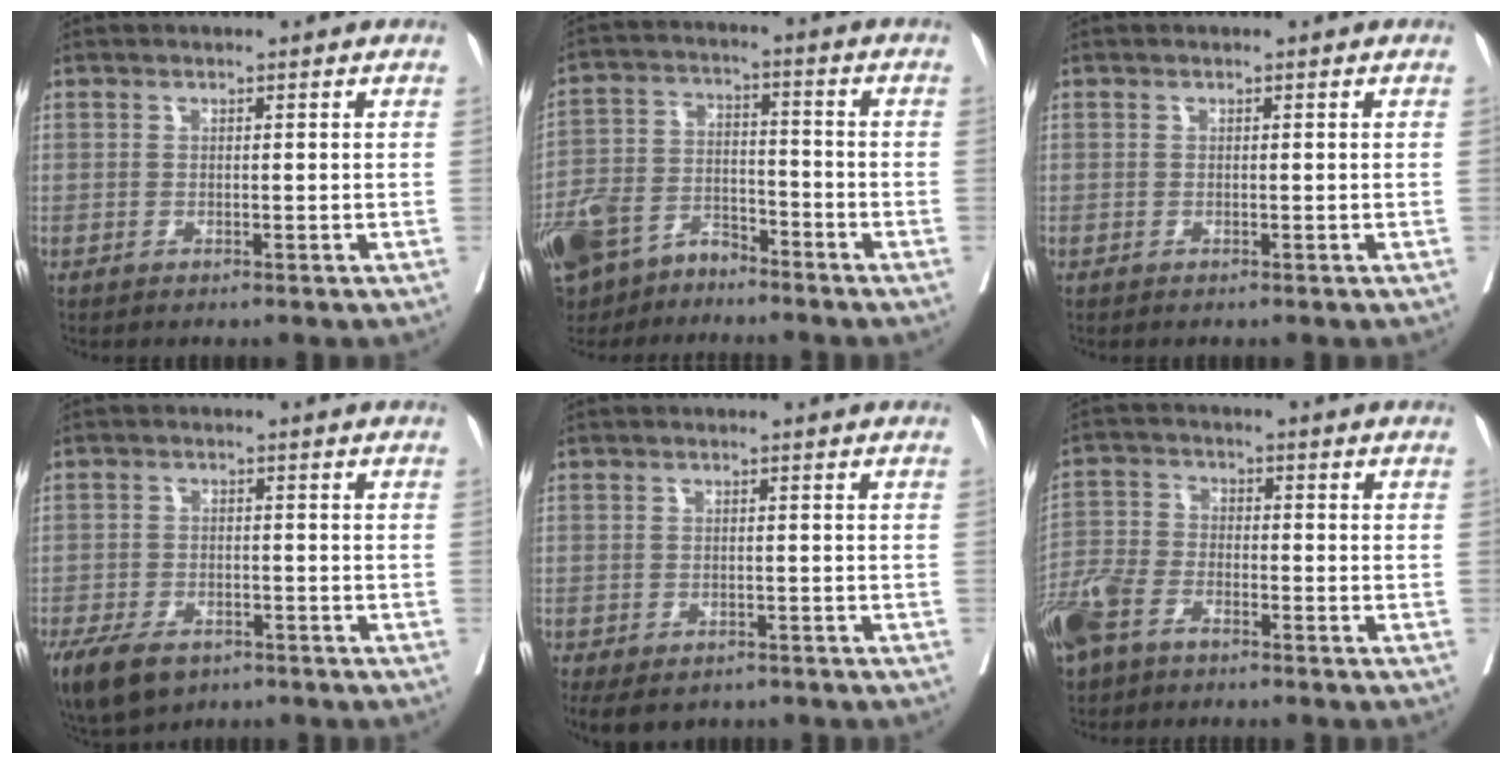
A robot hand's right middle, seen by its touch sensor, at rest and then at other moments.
{"total": 14.7, "force": [-11.3, 6.3, 6.9], "torque": [-0.147, -0.005, -0.203]}
{"total": 0.0}
{"total": 9.7, "force": [-6.4, 5.1, 5.1], "torque": [-0.107, -0.010, -0.101]}
{"total": 7.0, "force": [-4.9, 4.1, 3.0], "torque": [-0.053, -0.003, -0.066]}
{"total": 7.4, "force": [-4.9, 3.7, 4.0], "torque": [-0.104, -0.006, -0.100]}